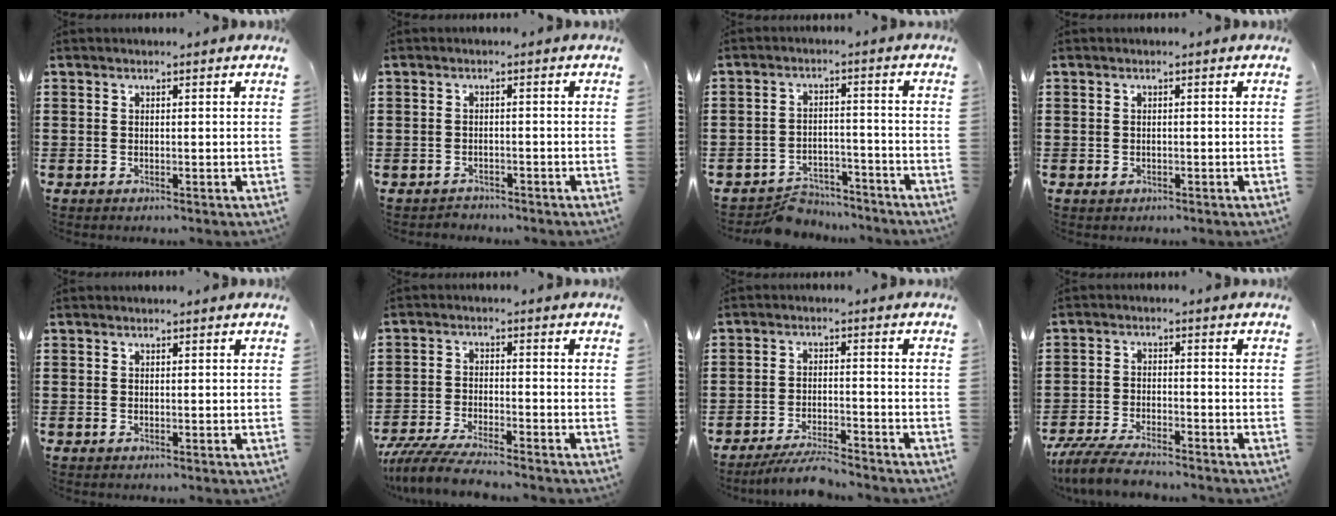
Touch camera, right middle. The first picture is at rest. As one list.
[{"total": 1.5, "force": [-1.4, 0.4, -0.3], "torque": [0.000, 0.003, -0.034]}, {"total": 4.7, "force": [-4.6, 1.1, 0.1], "torque": [-0.006, 0.009, -0.094]}, {"total": 0.7, "force": [-0.3, 0.5, 0.3], "torque": [-0.007, 0.002, -0.007]}, {"total": 0.0}, {"total": 5.5, "force": [-5.2, 0.3, 2.0], "torque": [-0.052, -0.011, -0.104]}, {"total": 5.0, "force": [-4.7, 0.3, 1.8], "torque": [-0.035, -0.004, -0.091]}, {"total": 5.4, "force": [-4.9, 0.7, 2.1], "torque": [-0.054, -0.008, -0.099]}]